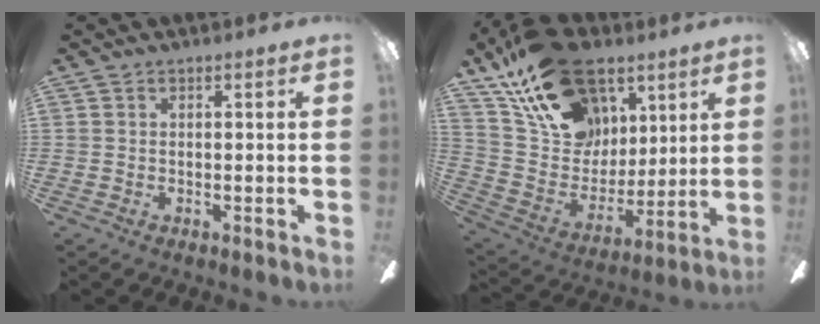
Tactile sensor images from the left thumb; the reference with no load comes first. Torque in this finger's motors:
{"motor_torque": [0.39, 0.39, 1.28, -1.49, 0.44]}